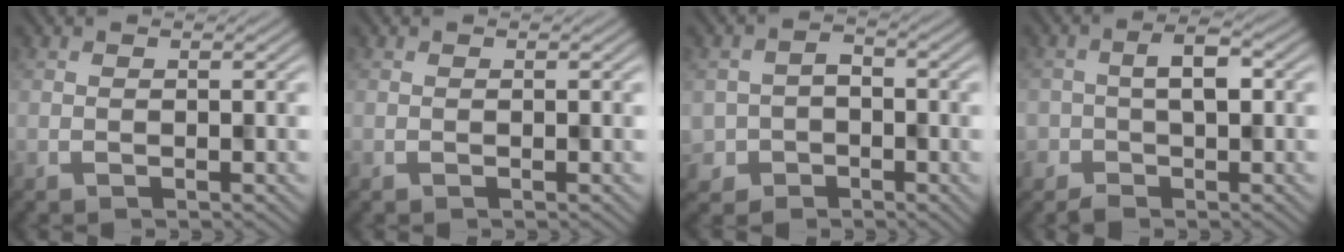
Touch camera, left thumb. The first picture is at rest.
{"total": 0.0}
{"total": 3.4, "force": [-1.5, 3.0, 0.8], "torque": [-0.017, -0.005, -0.033]}
{"total": 3.5, "force": [-1.1, 2.4, 2.3], "torque": [-0.034, 0.008, -0.026]}